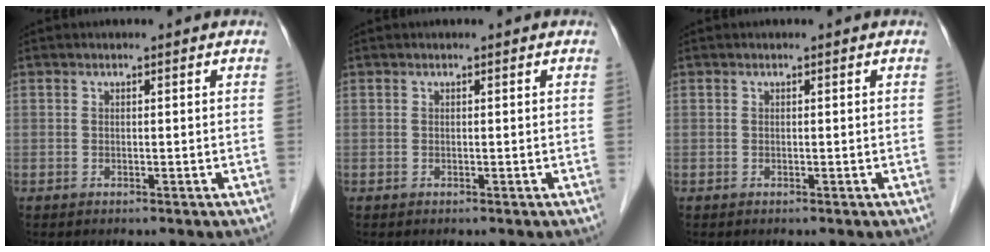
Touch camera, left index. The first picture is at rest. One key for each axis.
{"total": 0.0}
{"total": 0.0}